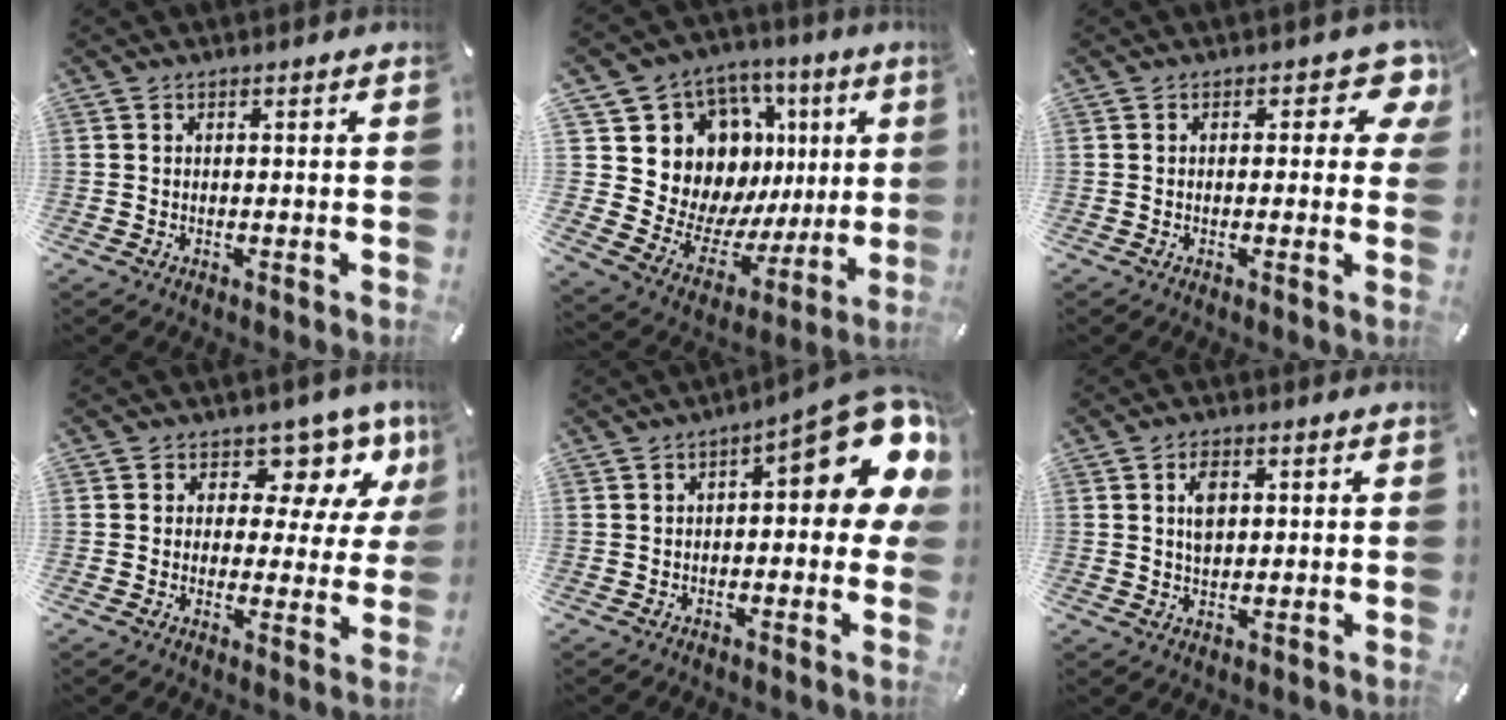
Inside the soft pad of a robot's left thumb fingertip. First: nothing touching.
{"total": 16.7, "force": [7.2, 13.4, 6.8], "torque": [-0.101, -0.076, 0.160]}
{"total": 5.5, "force": [1.6, 3.0, 4.2], "torque": [-0.044, -0.005, 0.022]}
{"total": 10.2, "force": [5.7, 6.5, 5.4], "torque": [-0.067, -0.042, 0.099]}
{"total": 16.0, "force": [6.0, 5.9, 13.6], "torque": [-0.166, -0.051, 0.094]}
{"total": 4.3, "force": [1.1, 2.9, 3.0], "torque": [-0.050, 0.003, 0.014]}